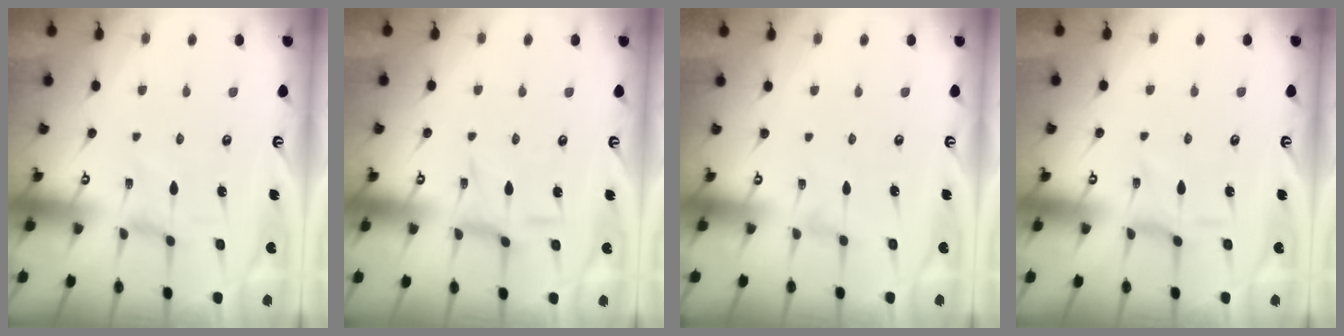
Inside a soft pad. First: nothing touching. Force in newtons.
{"total": 2.4, "press": 2.4, "slide": 0.4}
{"total": 0.0}
{"total": 2.1, "press": 2.1, "slide": 0.5}